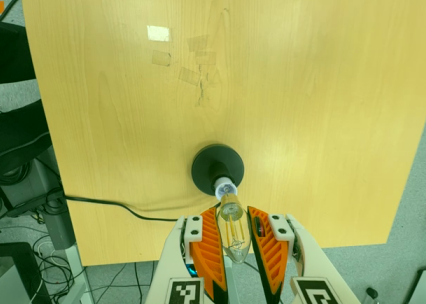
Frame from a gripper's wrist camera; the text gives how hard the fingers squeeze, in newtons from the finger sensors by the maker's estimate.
{"total": 13.2, "left": 14.8, "right": 11.6}